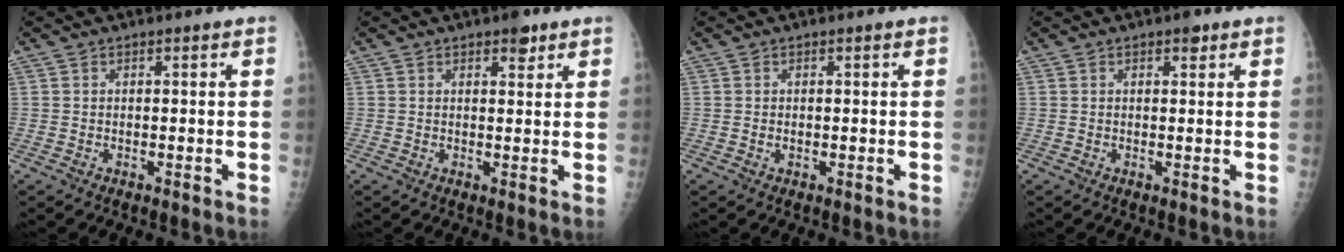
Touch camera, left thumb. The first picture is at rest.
{"total": 3.0, "force": [2.0, 1.3, 1.9], "torque": [-0.012, -0.009, 0.026]}
{"total": 0.9, "force": [0.2, 0.5, 0.7], "torque": [-0.011, 0.001, 0.008]}
{"total": 1.7, "force": [1.1, 0.7, 1.1], "torque": [-0.008, -0.003, 0.012]}